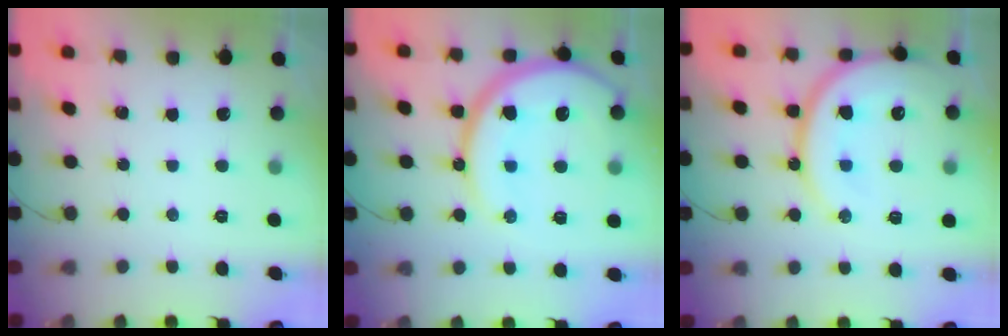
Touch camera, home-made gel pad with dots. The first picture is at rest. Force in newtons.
{"total": 18.3, "press": 18.2, "slide": 2.0}
{"total": 19.0, "press": 18.8, "slide": 2.1}